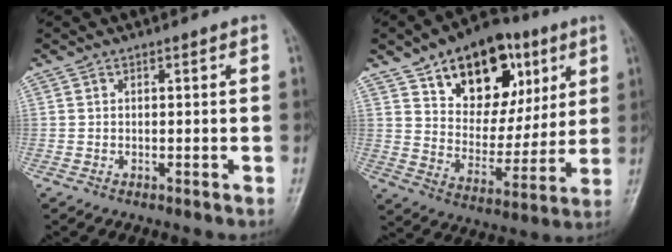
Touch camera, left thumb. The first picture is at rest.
{"total": 20.0, "force": [9.8, 12.5, 12.2], "torque": [-0.129, -0.030, 0.161]}